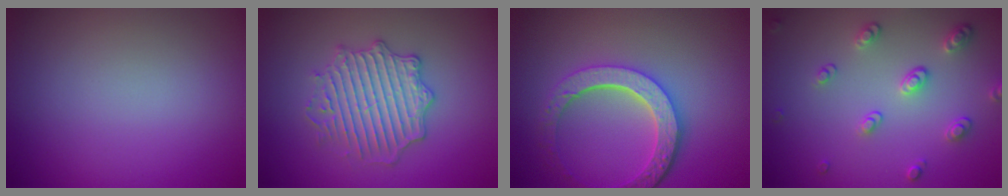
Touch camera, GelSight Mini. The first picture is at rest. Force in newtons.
{"total": 4.3, "press": 4.1, "slide": 1.2}
{"total": 5.6, "press": 4.3, "slide": 3.6}
{"total": 2.6, "press": 2.5, "slide": 0.7}